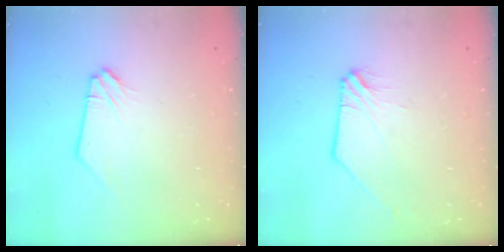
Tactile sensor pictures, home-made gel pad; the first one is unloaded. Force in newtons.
{"total": 0.9, "press": 0.9, "slide": 0.1}